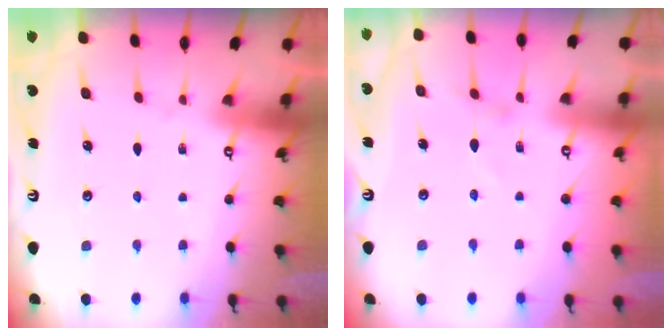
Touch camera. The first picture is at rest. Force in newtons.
{"total": 1.9, "press": 1.9, "slide": 0.3}